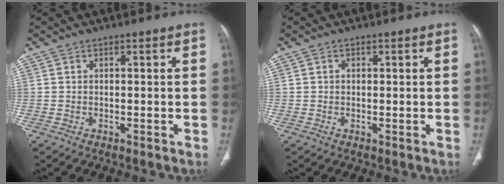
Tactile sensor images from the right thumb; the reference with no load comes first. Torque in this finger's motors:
{"motor_torque": [-0.03, 0.07, -0.02, 0.00, 0.07]}